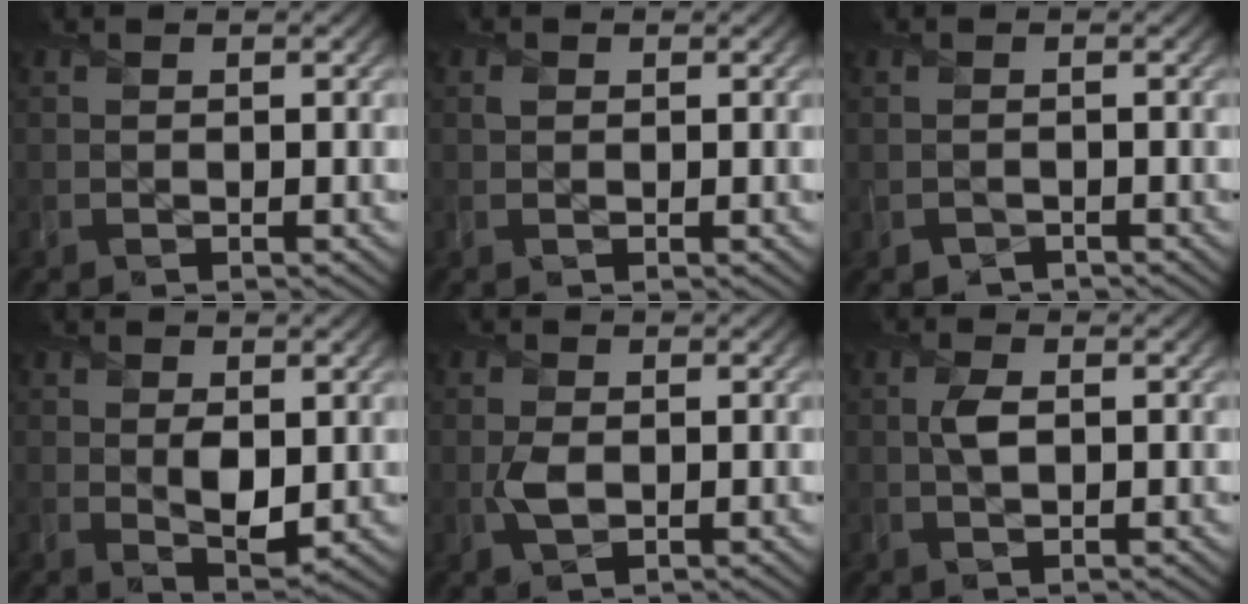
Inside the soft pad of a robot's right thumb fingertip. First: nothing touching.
{"total": 0.6, "force": [0.4, 0.5, 0.0], "torque": [-0.001, -0.002, 0.007]}
{"total": 0.9, "force": [-0.7, 0.5, 0.0], "torque": [-0.001, -0.003, -0.015]}
{"total": 3.5, "force": [0.4, 2.0, 2.8], "torque": [-0.056, -0.009, 0.015]}
{"total": 2.2, "force": [-0.1, 1.4, 1.6], "torque": [-0.038, -0.003, -0.002]}
{"total": 2.1, "force": [0.4, 1.0, 1.8], "torque": [-0.040, 0.003, 0.005]}